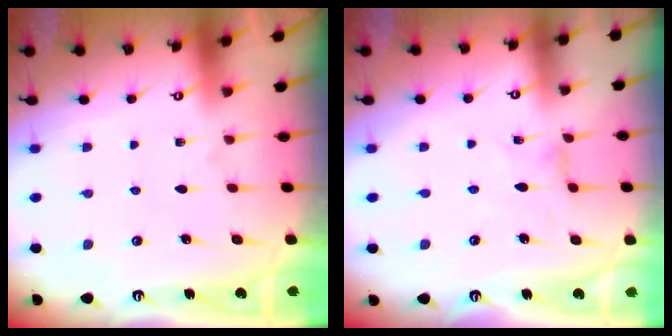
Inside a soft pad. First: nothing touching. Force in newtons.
{"total": 1.0, "press": 0.9, "slide": 0.2}